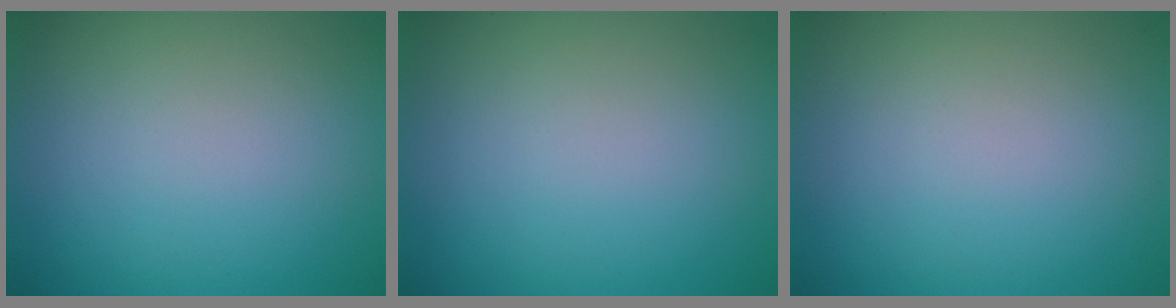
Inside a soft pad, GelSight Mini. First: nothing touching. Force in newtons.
{"total": 0.0}
{"total": 0.0}